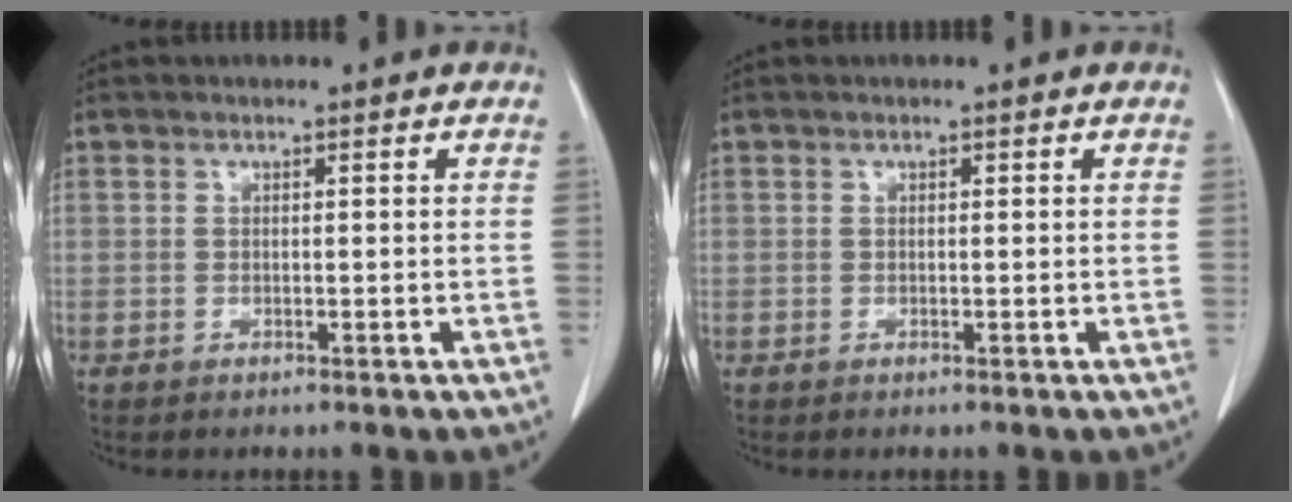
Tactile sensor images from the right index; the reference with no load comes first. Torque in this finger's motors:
{"motor_torque": [0.08, -0.02, 0.01, 0.01]}